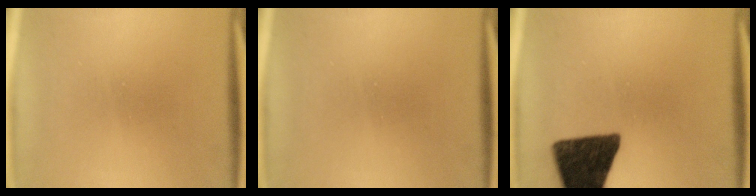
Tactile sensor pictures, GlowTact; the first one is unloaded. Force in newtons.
{"total": 0.0}
{"total": 15.5}